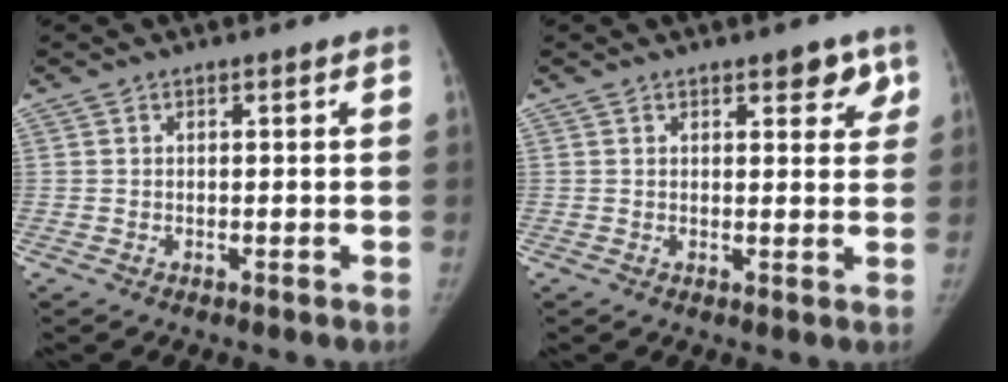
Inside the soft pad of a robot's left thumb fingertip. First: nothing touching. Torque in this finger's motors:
{"motor_torque": [0.40, 0.09, 0.33, -0.27, 0.07]}